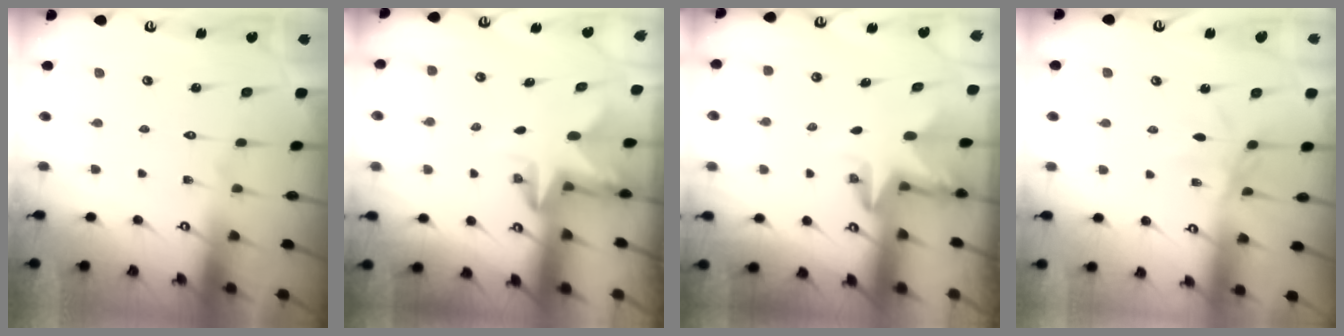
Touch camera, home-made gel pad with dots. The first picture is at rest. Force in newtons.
{"total": 2.7, "press": 2.7, "slide": 0.5}
{"total": 2.9, "press": 2.9, "slide": 0.2}
{"total": 2.8, "press": 2.7, "slide": 0.5}